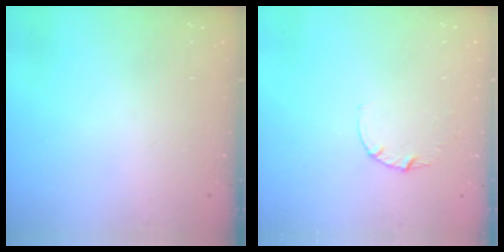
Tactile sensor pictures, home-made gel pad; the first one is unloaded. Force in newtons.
{"total": 2.8, "press": 2.8, "slide": 0.3}